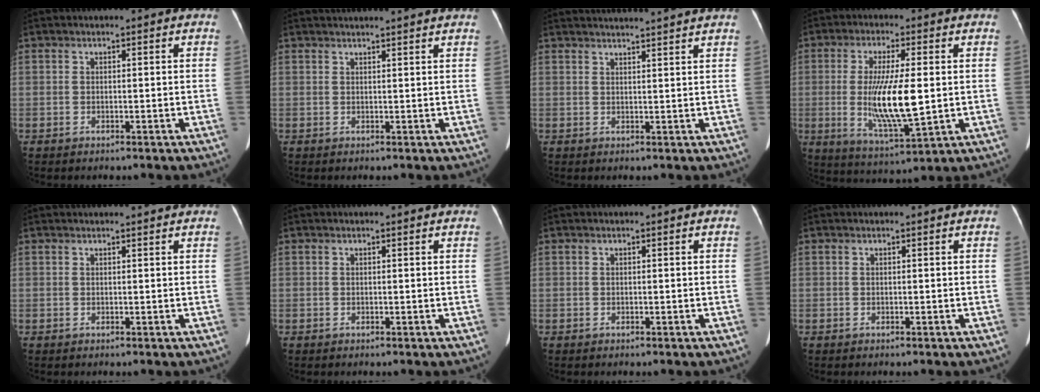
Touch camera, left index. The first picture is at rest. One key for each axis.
{"total": 7.8, "fx": 7.3, "fy": -0.6, "fz": 2.7, "tx": -0.030, "ty": 0.029, "tz": 0.080}
{"total": 9.6, "fx": 9.0, "fy": -1.2, "fz": 2.9, "tx": -0.041, "ty": 0.013, "tz": 0.107}
{"total": 11.5, "fx": -0.3, "fy": 2.1, "fz": 11.3, "tx": -0.222, "ty": -0.018, "tz": -0.002}
{"total": 3.0, "fx": 2.9, "fy": -0.1, "fz": 0.8, "tx": -0.014, "ty": 0.014, "tz": 0.033}
{"total": 1.0, "fx": 1.0, "fy": 0.0, "fz": 0.3, "tx": -0.014, "ty": 0.004, "tz": 0.008}
{"total": 0.0}
{"total": 0.8, "fx": 0.8, "fy": -0.1, "fz": 0.3, "tx": -0.007, "ty": 0.002, "tz": 0.013}